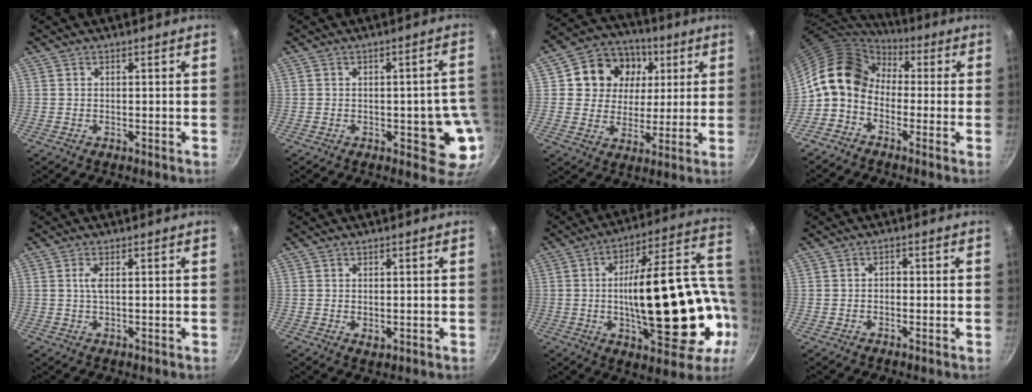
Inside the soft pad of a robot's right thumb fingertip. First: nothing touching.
{"total": 9.0, "force": [-2.0, 4.2, 7.7], "torque": [-0.036, 0.009, -0.024]}
{"total": 13.9, "force": [4.0, 12.0, 5.8], "torque": [-0.075, 0.004, 0.056]}
{"total": 11.4, "force": [0.0, 8.8, 7.2], "torque": [-0.103, 0.039, -0.024]}
{"total": 1.9, "force": [0.4, 0.6, 1.8], "torque": [-0.041, 0.002, 0.010]}
{"total": 1.5, "force": [0.0, 0.9, 1.2], "torque": [-0.017, -0.003, 0.002]}
{"total": 28.9, "force": [-2.4, 12.2, 26.1], "torque": [-0.361, 0.026, -0.015]}
{"total": 1.3, "force": [-0.3, 0.9, 0.8], "torque": [-0.012, 0.007, -0.007]}